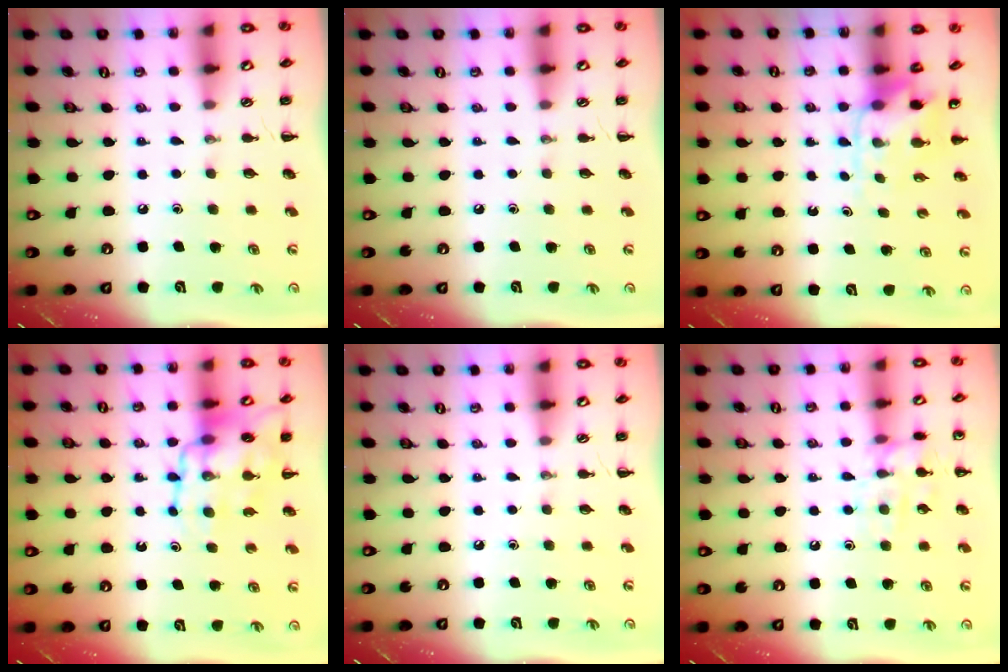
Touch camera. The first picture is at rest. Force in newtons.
{"total": 0.0}
{"total": 4.8, "press": 4.8, "slide": 0.3}
{"total": 13.1, "press": 12.8, "slide": 2.8}
{"total": 0.0}
{"total": 10.2, "press": 10.2, "slide": 0.9}